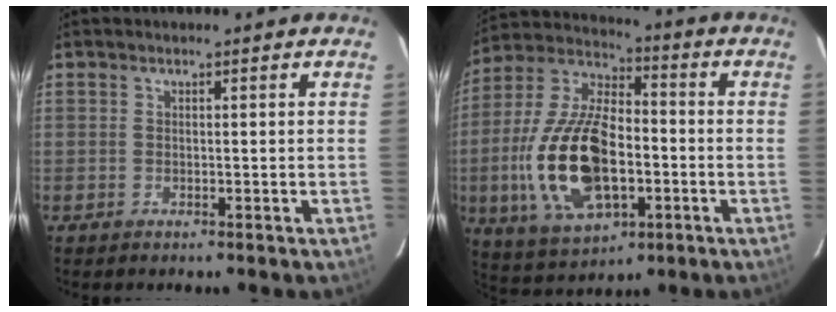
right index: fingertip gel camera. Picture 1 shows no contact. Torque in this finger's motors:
{"motor_torque": [2.14, 0.00, 1.05, 0.21]}